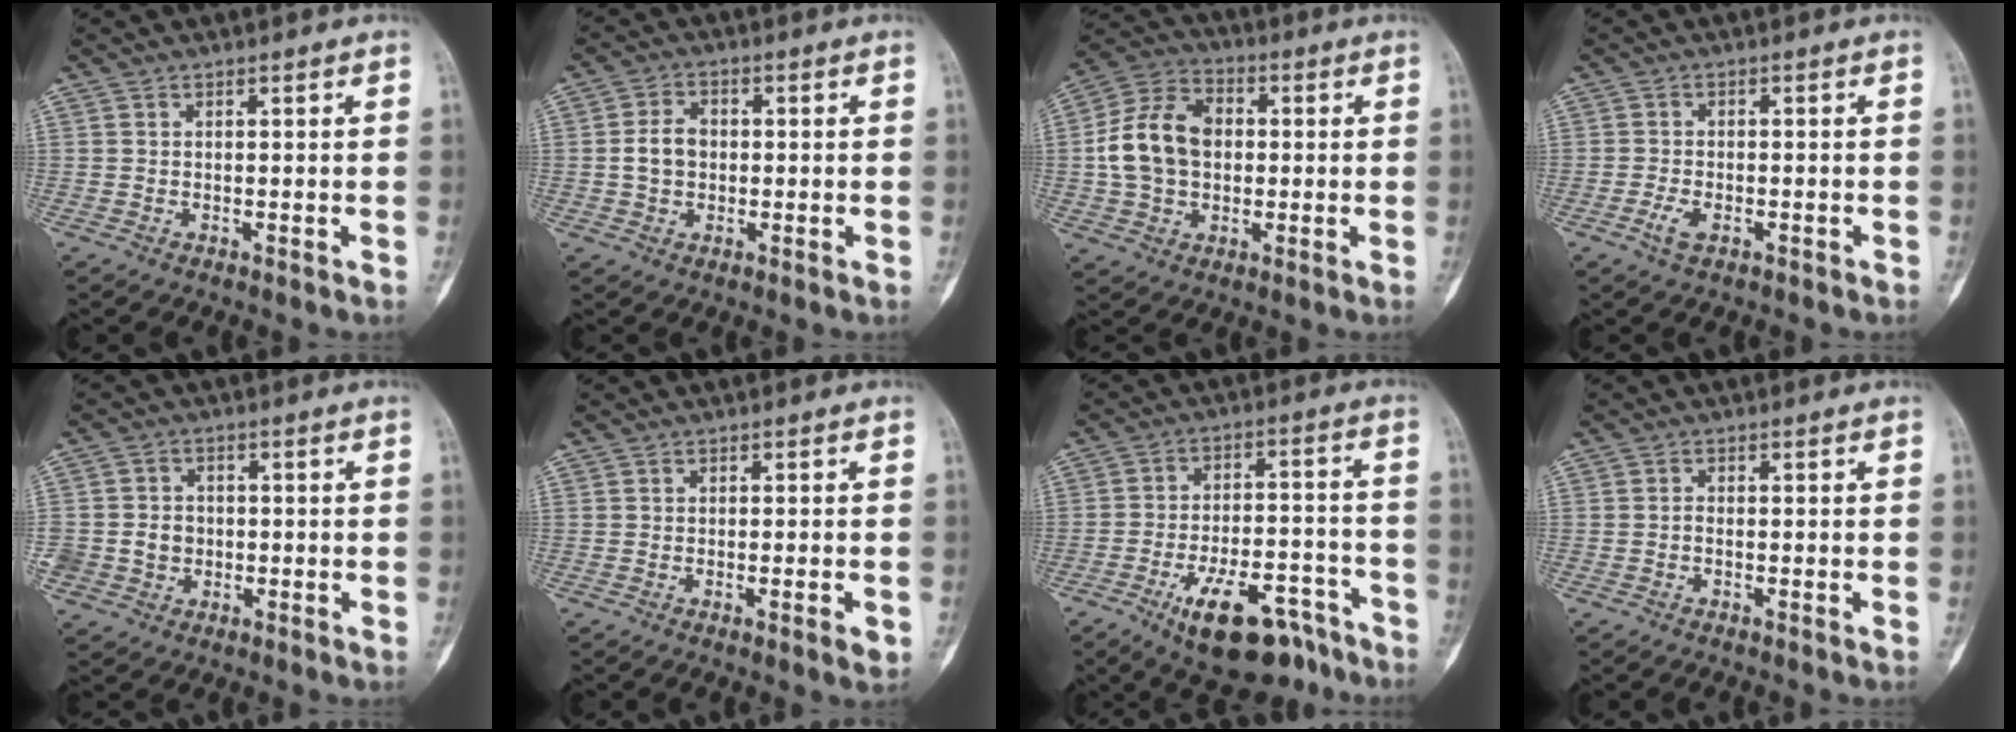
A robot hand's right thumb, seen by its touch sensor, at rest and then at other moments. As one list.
[{"total": 4.9, "force": [-0.1, 3.7, 3.2], "torque": [-0.056, 0.015, -0.003]}, {"total": 13.1, "force": [0.4, 9.6, 8.8], "torque": [-0.152, 0.027, 0.003]}, {"total": 2.8, "force": [-1.4, 1.5, 1.9], "torque": [-0.046, 0.007, -0.025]}, {"total": 5.9, "force": [-1.0, 5.4, 2.2], "torque": [-0.027, 0.013, -0.014]}, {"total": 2.6, "force": [-0.8, 0.5, 2.4], "torque": [-0.035, -0.005, -0.008]}, {"total": 16.5, "force": [-10.5, 7.3, 10.3], "torque": [-0.141, 0.076, -0.156]}, {"total": 0.5, "force": [-0.3, 0.0, 0.4], "torque": [-0.011, 0.000, -0.012]}]